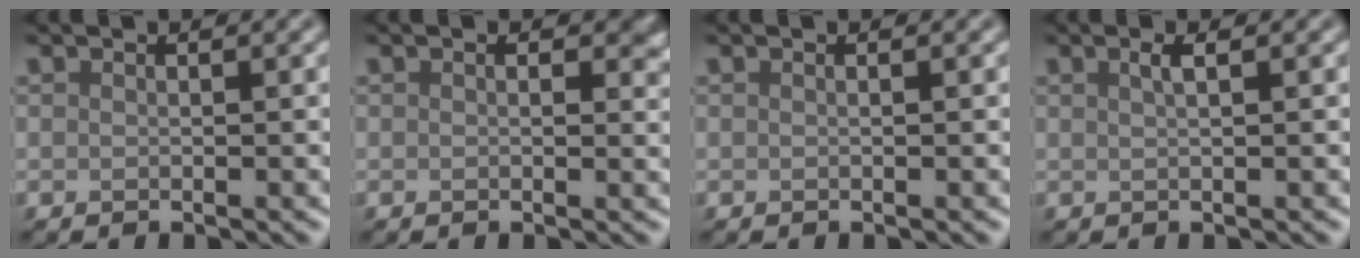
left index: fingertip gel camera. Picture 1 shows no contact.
{"total": 1.8, "force": [0.5, 1.0, 1.4], "torque": [-0.012, -0.001, 0.005]}
{"total": 0.0}
{"total": 1.3, "force": [0.5, 0.4, 1.1], "torque": [-0.016, 0.005, 0.007]}